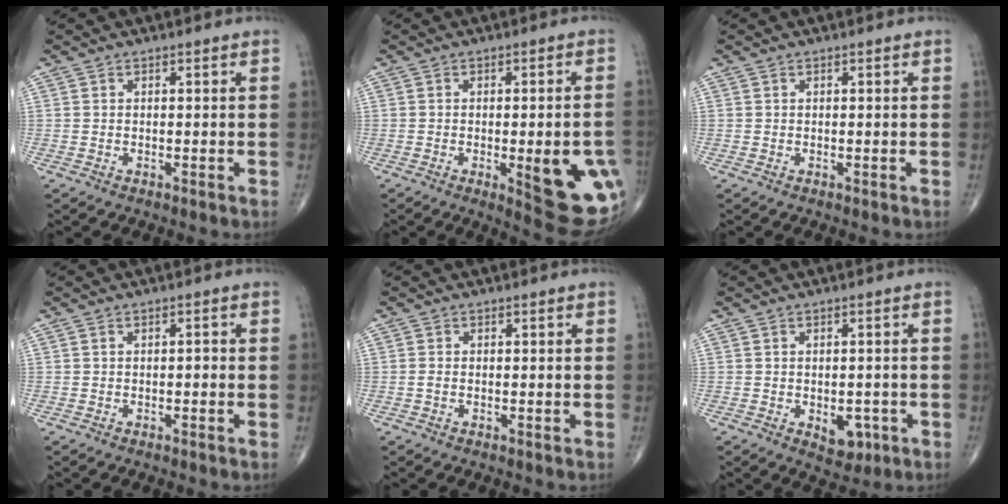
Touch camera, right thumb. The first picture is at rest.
{"total": 15.8, "force": [-3.8, 5.1, 14.5], "torque": [-0.136, -0.001, -0.024]}
{"total": 0.0}
{"total": 0.8, "force": [-0.2, 0.4, 0.6], "torque": [-0.005, 0.002, -0.008]}
{"total": 0.9, "force": [-0.2, 0.5, 0.6], "torque": [-0.017, 0.000, -0.005]}
{"total": 4.9, "force": [-1.6, 3.0, 3.4], "torque": [-0.027, 0.003, -0.012]}